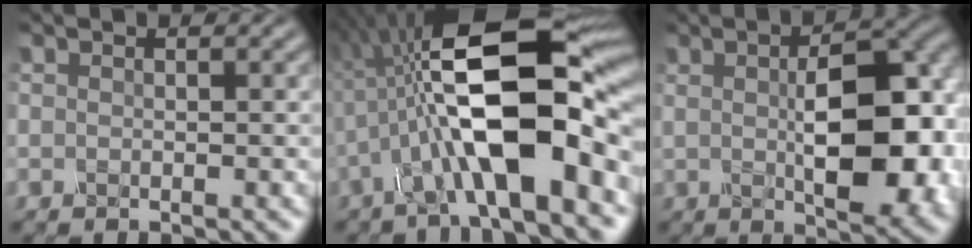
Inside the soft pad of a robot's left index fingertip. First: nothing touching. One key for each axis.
{"total": 15.2, "fx": -0.8, "fy": 5.9, "fz": 14.0, "tx": -0.233, "ty": 0.020, "tz": -0.026}
{"total": 9.8, "fx": 0.5, "fy": 4.0, "fz": 8.9, "tx": -0.126, "ty": 0.001, "tz": 0.010}